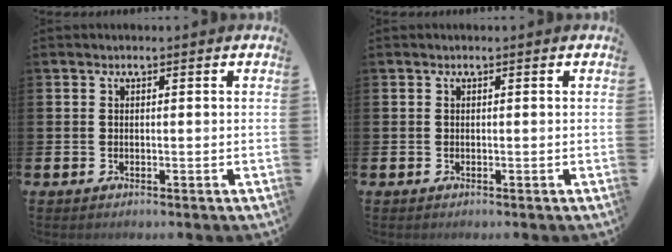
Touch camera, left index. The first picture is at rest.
{"total": 0.0}